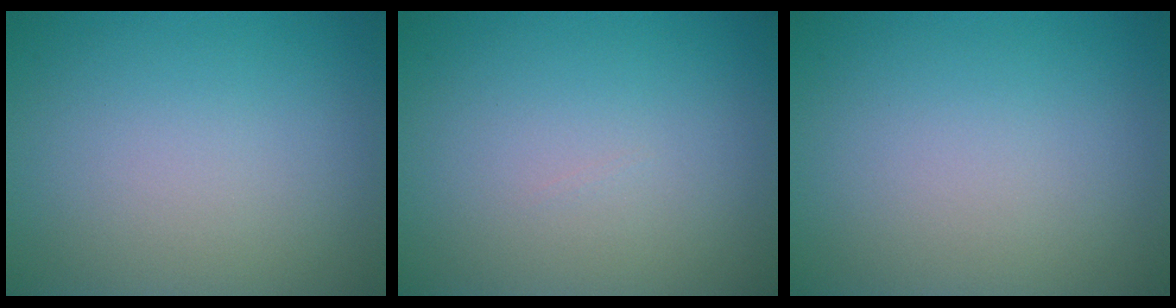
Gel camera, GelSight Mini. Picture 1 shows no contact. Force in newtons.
{"total": 0.0}
{"total": 0.0}